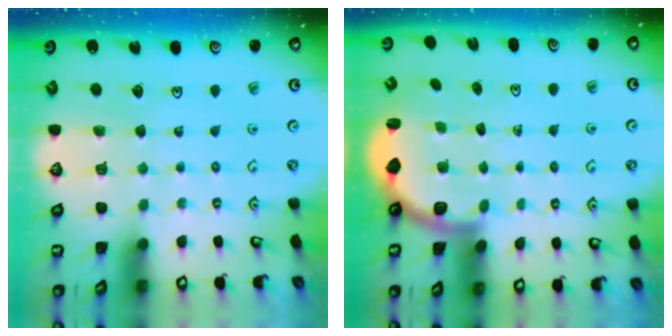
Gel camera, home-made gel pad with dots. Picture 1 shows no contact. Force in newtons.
{"total": 2.5, "press": 2.4, "slide": 0.7}